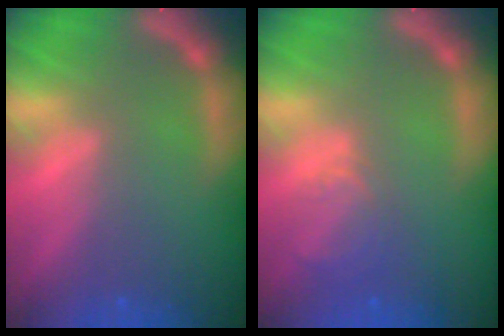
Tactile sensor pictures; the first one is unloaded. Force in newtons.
{"total": 2.9}